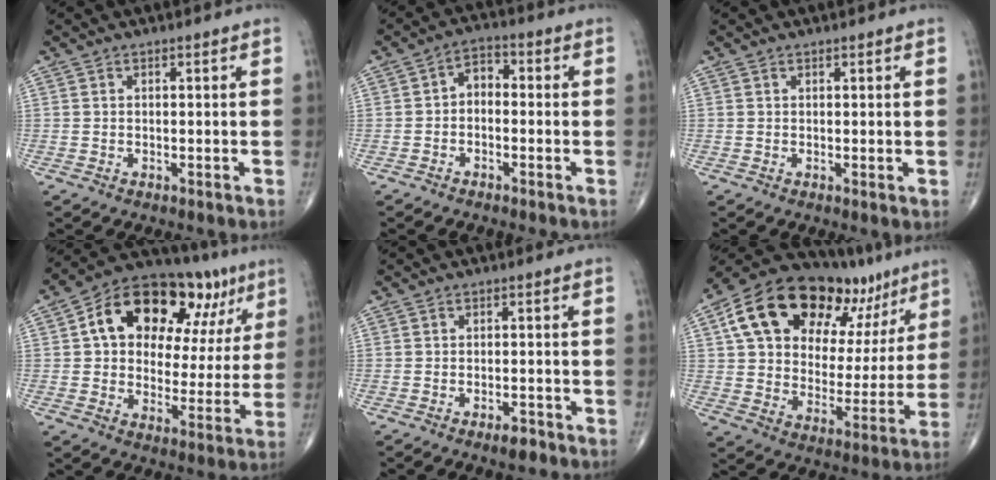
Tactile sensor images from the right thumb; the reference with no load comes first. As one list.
[{"total": 4.0, "force": [-0.7, 2.7, 2.8], "torque": [-0.030, 0.021, -0.027]}, {"total": 0.7, "force": [0.4, 0.2, 0.5], "torque": [-0.010, -0.003, 0.004]}, {"total": 22.7, "force": [8.8, 13.5, 16.0], "torque": [-0.183, 0.022, 0.133]}, {"total": 2.6, "force": [-1.8, 0.8, 1.6], "torque": [-0.026, 0.005, -0.029]}, {"total": 25.9, "force": [12.4, 14.9, 17.2], "torque": [-0.232, 0.012, 0.203]}]